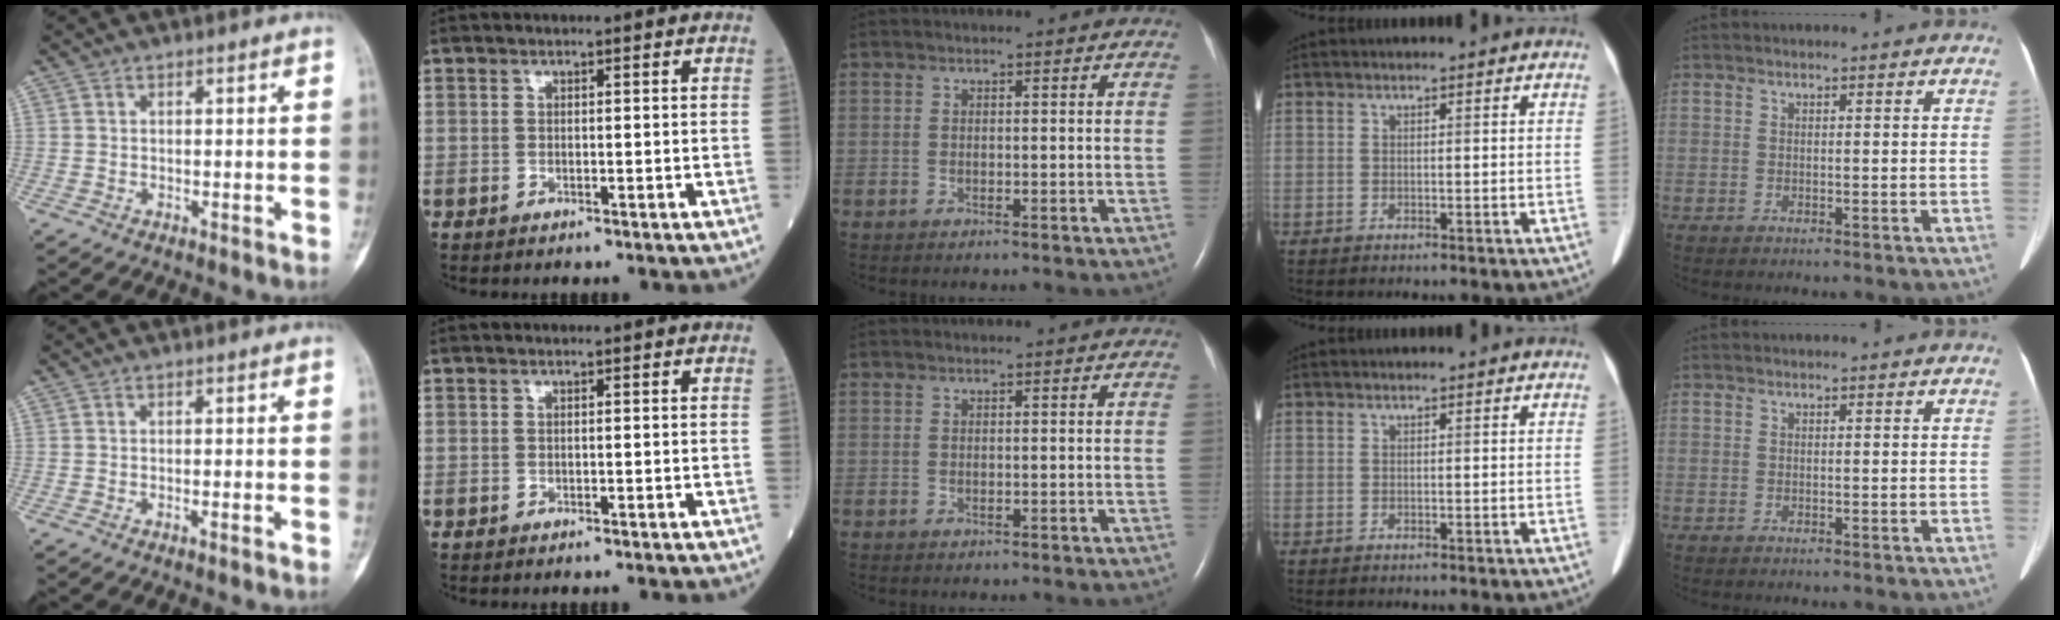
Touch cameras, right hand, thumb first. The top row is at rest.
{"thumb": {"total": 1.0, "force": [-0.7, 0.0, 0.8], "torque": [-0.017, 0.003, -0.009]}, "index": {"total": 1.1, "force": [-1.0, -0.1, 0.5], "torque": [-0.002, 0.002, -0.014]}}